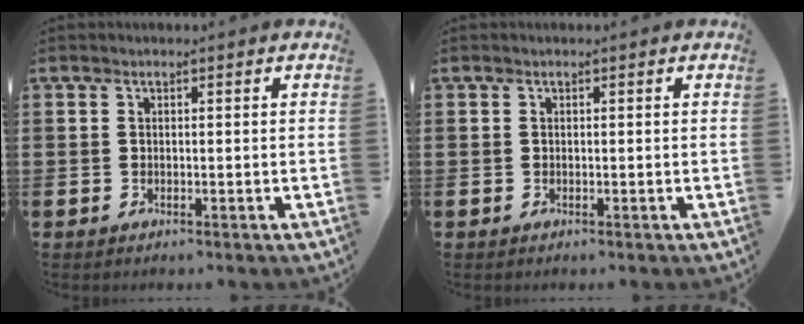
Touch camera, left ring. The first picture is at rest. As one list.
[{"total": 0.0}]